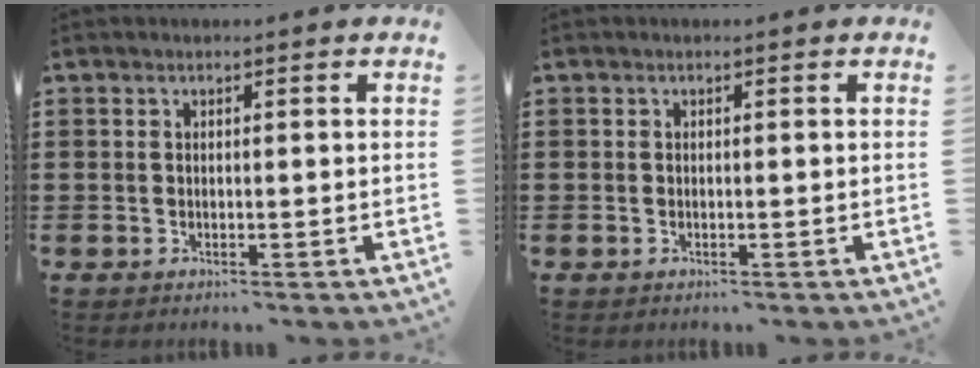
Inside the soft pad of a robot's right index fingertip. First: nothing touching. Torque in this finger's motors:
{"motor_torque": [0.00, 1.00, -0.02, -0.01]}